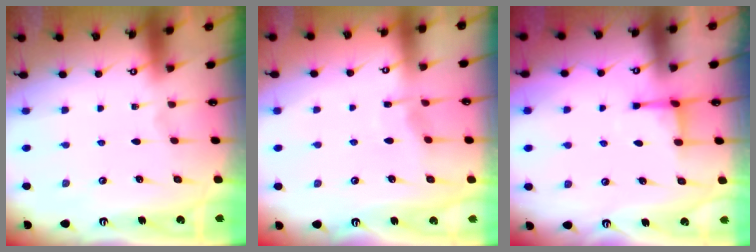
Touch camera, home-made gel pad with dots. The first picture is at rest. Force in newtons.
{"total": 4.0, "press": 4.0, "slide": 0.6}
{"total": 2.9, "press": 2.8, "slide": 0.7}